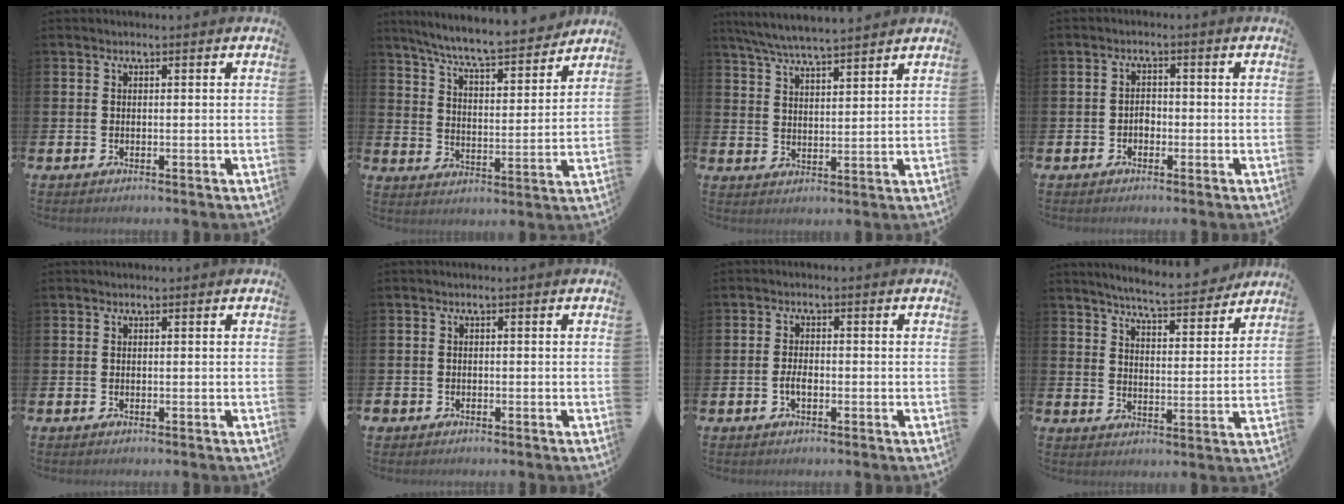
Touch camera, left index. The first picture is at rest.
{"total": 8.0, "force": [7.5, 0.3, 2.7], "torque": [-0.074, -0.056, 0.128]}
{"total": 4.1, "force": [3.8, 0.2, 1.4], "torque": [-0.040, -0.007, 0.071]}
{"total": 1.6, "force": [-0.8, 1.2, 0.7], "torque": [-0.012, 0.003, -0.018]}
{"total": 0.0}
{"total": 1.0, "force": [-0.7, 0.7, 0.0], "torque": [-0.002, 0.003, -0.017]}
{"total": 2.1, "force": [-0.6, 1.1, 1.7], "torque": [-0.029, 0.000, -0.013]}
{"total": 6.7, "force": [6.5, 0.1, 1.8], "torque": [-0.041, -0.047, 0.110]}